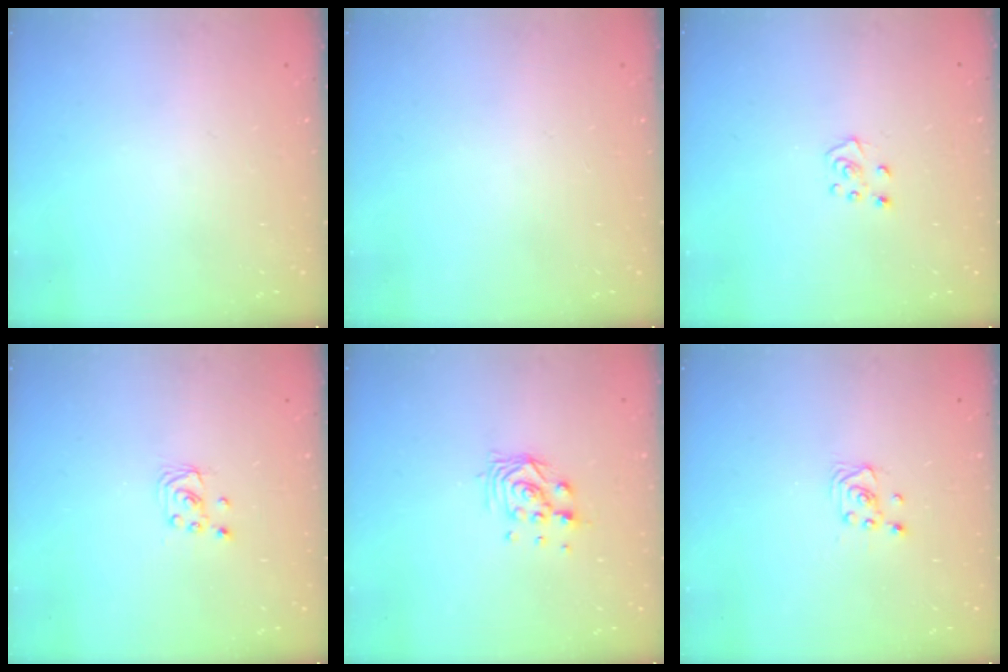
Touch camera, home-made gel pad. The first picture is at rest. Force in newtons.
{"total": 0.0}
{"total": 4.6, "press": 4.6, "slide": 0.5}
{"total": 2.0, "press": 2.0, "slide": 0.2}
{"total": 6.6, "press": 6.5, "slide": 0.5}
{"total": 2.6, "press": 2.6, "slide": 0.3}